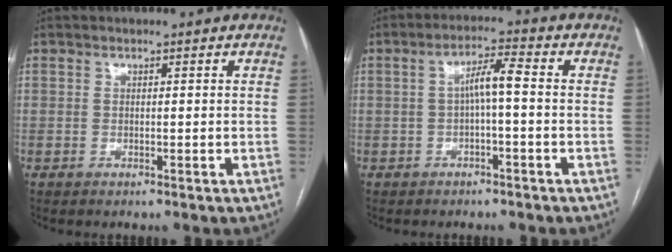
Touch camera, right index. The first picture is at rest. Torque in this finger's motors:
{"motor_torque": [0.56, 0.23, 0.29, 0.07]}